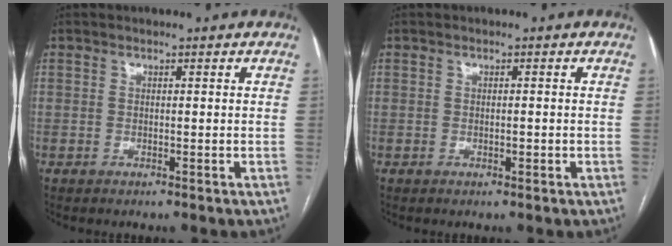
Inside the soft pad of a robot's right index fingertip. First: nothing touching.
{"total": 1.0, "force": [-0.3, 0.3, 0.9], "torque": [-0.018, -0.001, -0.002]}